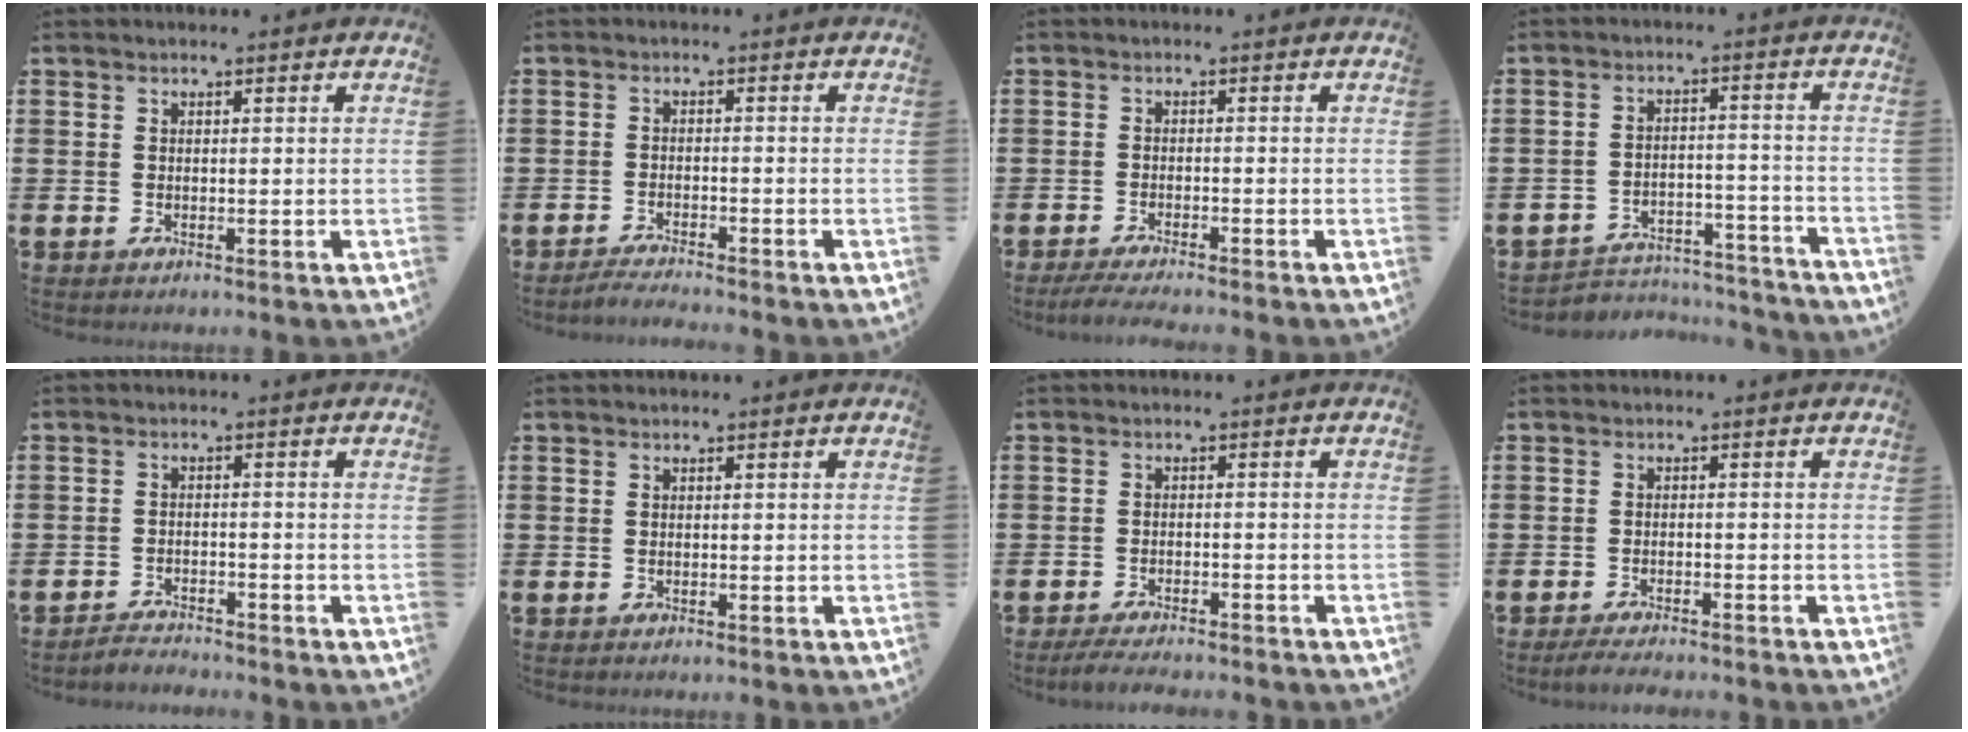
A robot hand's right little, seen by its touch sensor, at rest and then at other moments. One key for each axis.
{"total": 1.8, "fx": -1.8, "fy": -0.2, "fz": 0.4, "tx": -0.007, "ty": 0.003, "tz": -0.034}
{"total": 2.0, "fx": -1.7, "fy": -0.1, "fz": 1.0, "tx": -0.015, "ty": 0.002, "tz": -0.031}
{"total": 4.1, "fx": -3.9, "fy": 1.0, "fz": 0.6, "tx": -0.013, "ty": 0.008, "tz": -0.083}
{"total": 2.1, "fx": -2.1, "fy": 0.0, "fz": -0.2, "tx": -0.002, "ty": 0.005, "tz": -0.045}
{"total": 0.0}
{"total": 2.3, "fx": -2.1, "fy": 0.0, "fz": 0.9, "tx": -0.014, "ty": 0.006, "tz": -0.041}
{"total": 1.9, "fx": -1.7, "fy": 0.1, "fz": 0.7, "tx": -0.013, "ty": 0.003, "tz": -0.033}